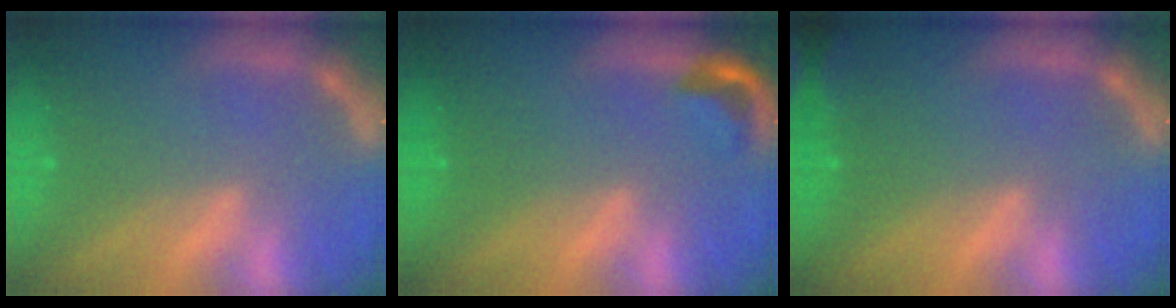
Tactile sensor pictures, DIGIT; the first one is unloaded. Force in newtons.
{"total": 2.4}
{"total": 2.4}